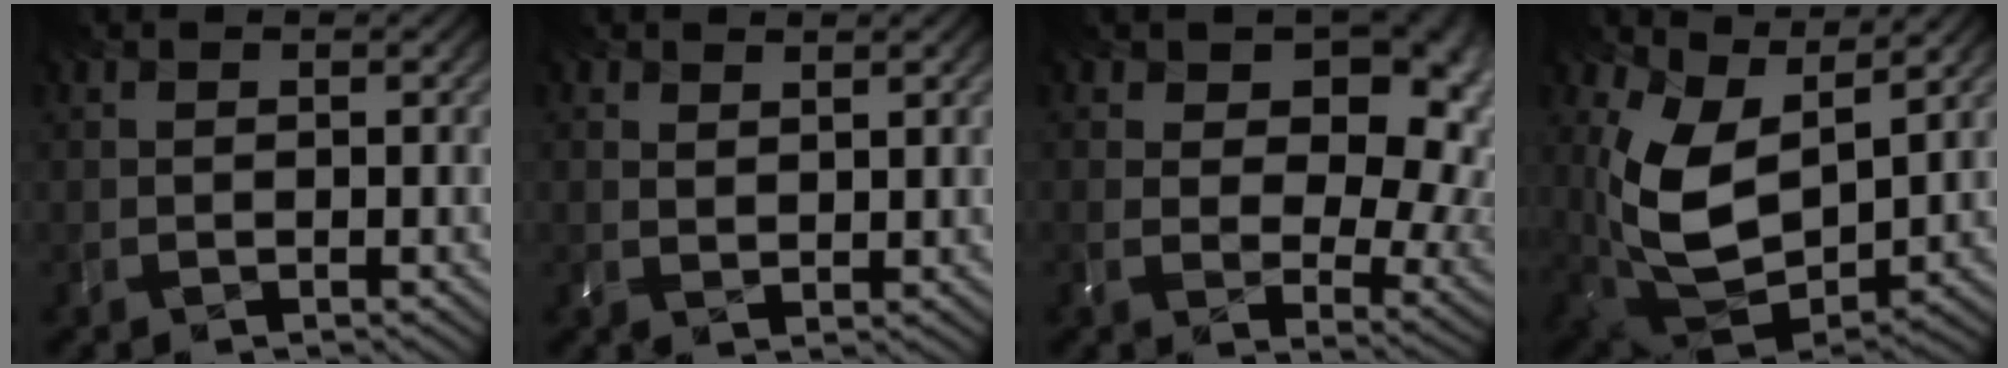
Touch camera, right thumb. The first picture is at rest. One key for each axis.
{"total": 1.3, "fx": 1.3, "fy": -0.1, "fz": -0.3, "tx": 0.000, "ty": -0.010, "tz": 0.041}
{"total": 11.9, "fx": 4.3, "fy": 7.6, "fz": 8.0, "tx": -0.147, "ty": -0.015, "tz": 0.106}
{"total": 10.2, "fx": 2.8, "fy": 6.5, "fz": 7.4, "tx": -0.185, "ty": -0.026, "tz": 0.087}